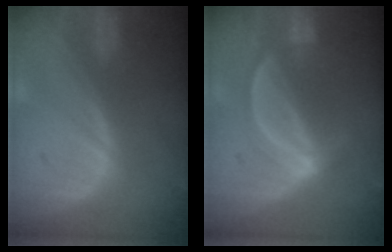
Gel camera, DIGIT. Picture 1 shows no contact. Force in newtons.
{"total": 5.3, "press": 4.8, "slide": 2.3}